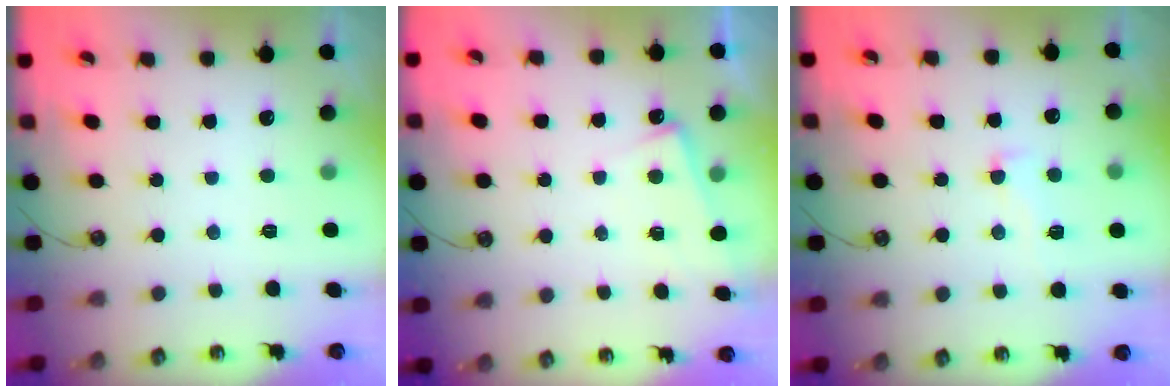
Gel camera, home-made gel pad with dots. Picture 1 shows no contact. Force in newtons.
{"total": 5.8, "press": 5.8, "slide": 0.4}
{"total": 1.6, "press": 1.1, "slide": 1.1}